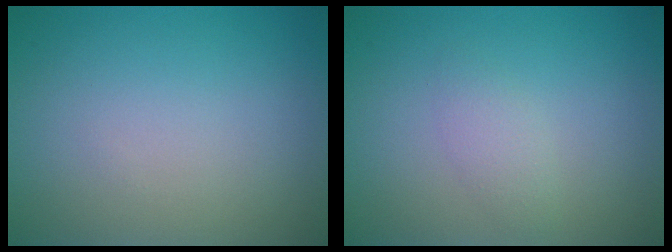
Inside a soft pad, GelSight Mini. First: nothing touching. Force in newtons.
{"total": 1.4, "press": 1.4, "slide": 0.0}